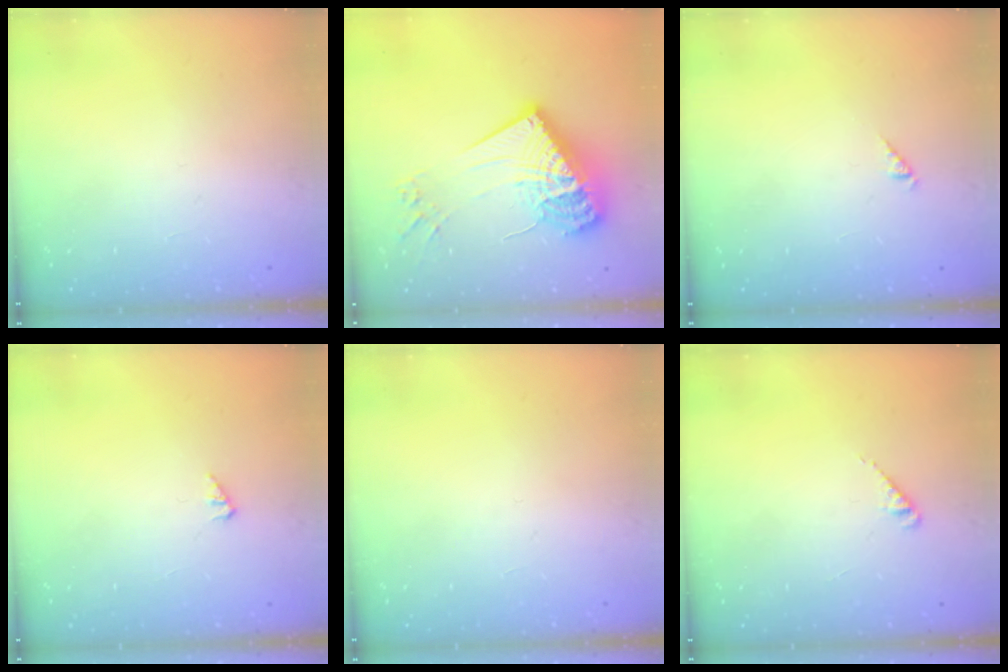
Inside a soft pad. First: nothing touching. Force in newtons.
{"total": 23.5, "press": 23.4, "slide": 2.2}
{"total": 2.7, "press": 2.6, "slide": 0.4}
{"total": 1.3, "press": 1.3, "slide": 0.1}
{"total": 0.0}
{"total": 2.3, "press": 2.3, "slide": 0.4}